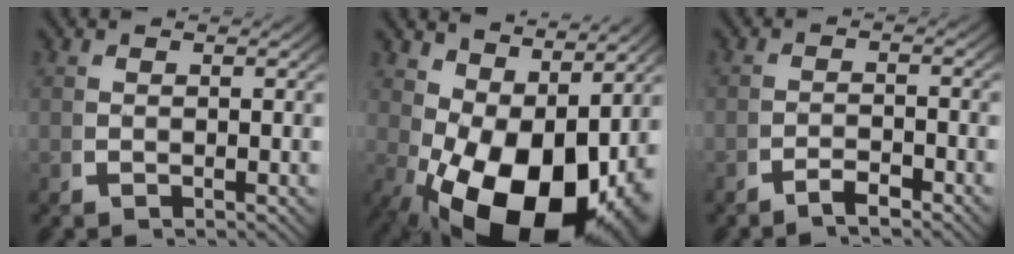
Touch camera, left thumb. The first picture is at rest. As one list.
[{"total": 14.3, "force": [-2.2, 8.6, 11.1], "torque": [-0.196, -0.075, 0.004]}, {"total": 1.9, "force": [-1.6, 0.2, 0.9], "torque": [-0.013, -0.001, -0.034]}]